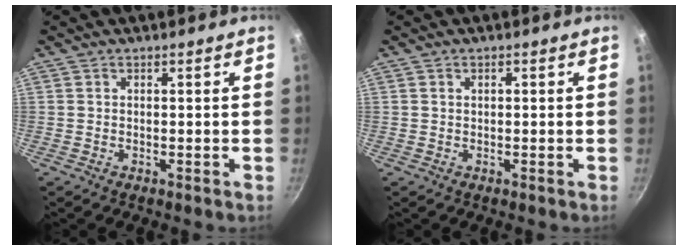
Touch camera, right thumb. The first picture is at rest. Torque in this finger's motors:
{"motor_torque": [-0.36, -0.26, -0.46, 0.29, -0.01]}